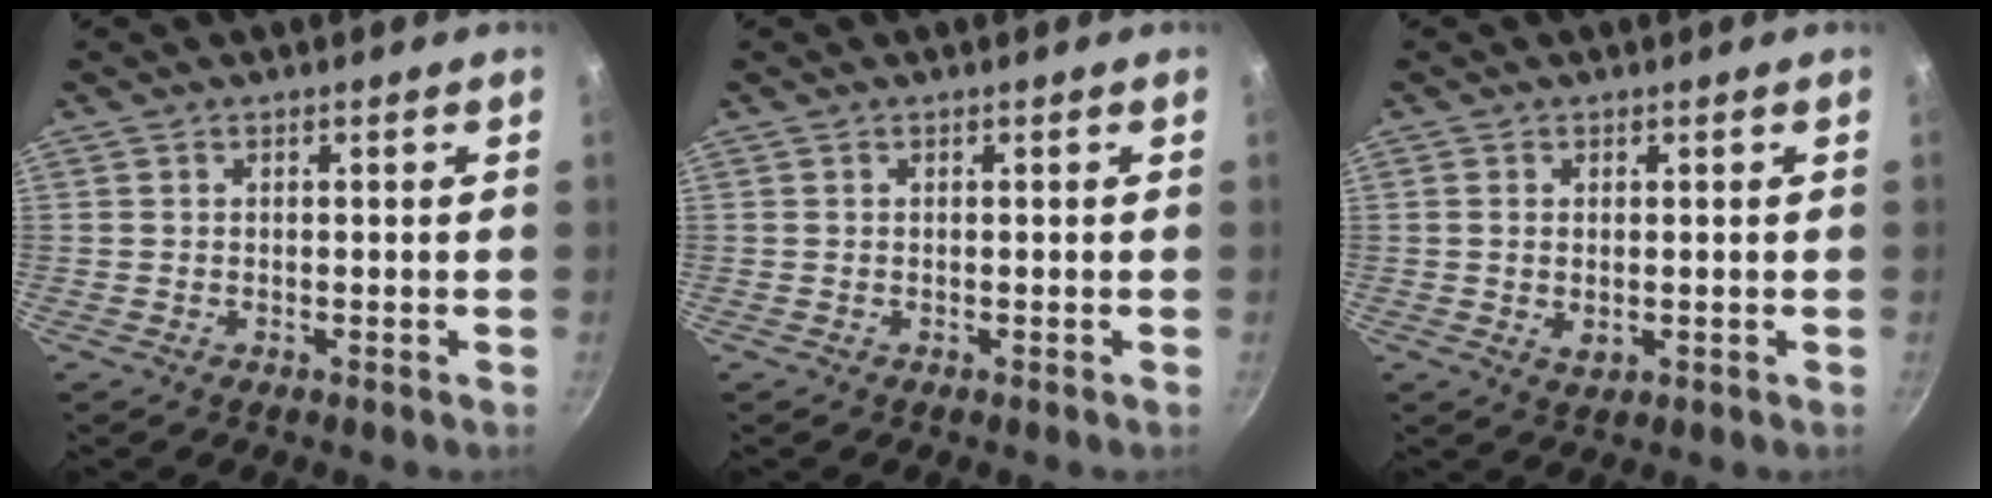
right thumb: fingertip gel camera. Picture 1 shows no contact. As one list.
[{"total": 0.0}, {"total": 2.5, "force": [0.0, 1.6, 2.0], "torque": [-0.034, -0.005, 0.002]}]